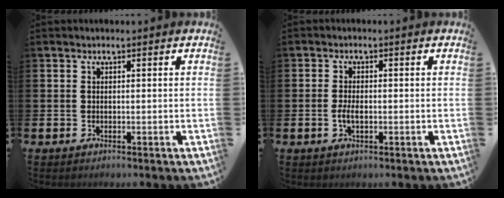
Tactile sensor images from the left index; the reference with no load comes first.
{"total": 2.3, "force": [-0.4, 1.1, 2.0], "torque": [-0.036, 0.001, -0.009]}